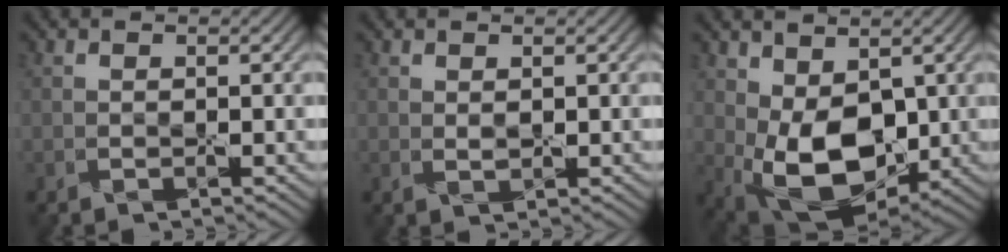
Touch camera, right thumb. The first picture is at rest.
{"total": 0.8, "force": [0.6, 0.4, 0.4], "torque": [-0.012, -0.002, 0.015]}
{"total": 10.5, "force": [0.4, 6.7, 8.0], "torque": [-0.179, -0.019, 0.016]}